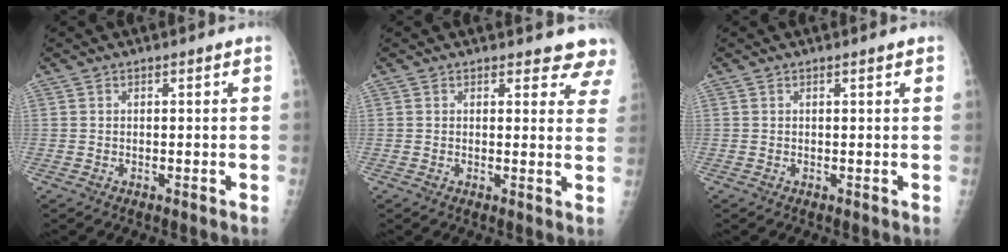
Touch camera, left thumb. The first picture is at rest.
{"total": 6.4, "force": [5.9, 2.3, 0.5], "torque": [0.040, -0.028, 0.035]}
{"total": 0.7, "force": [0.4, 0.1, 0.6], "torque": [-0.008, 0.001, 0.004]}